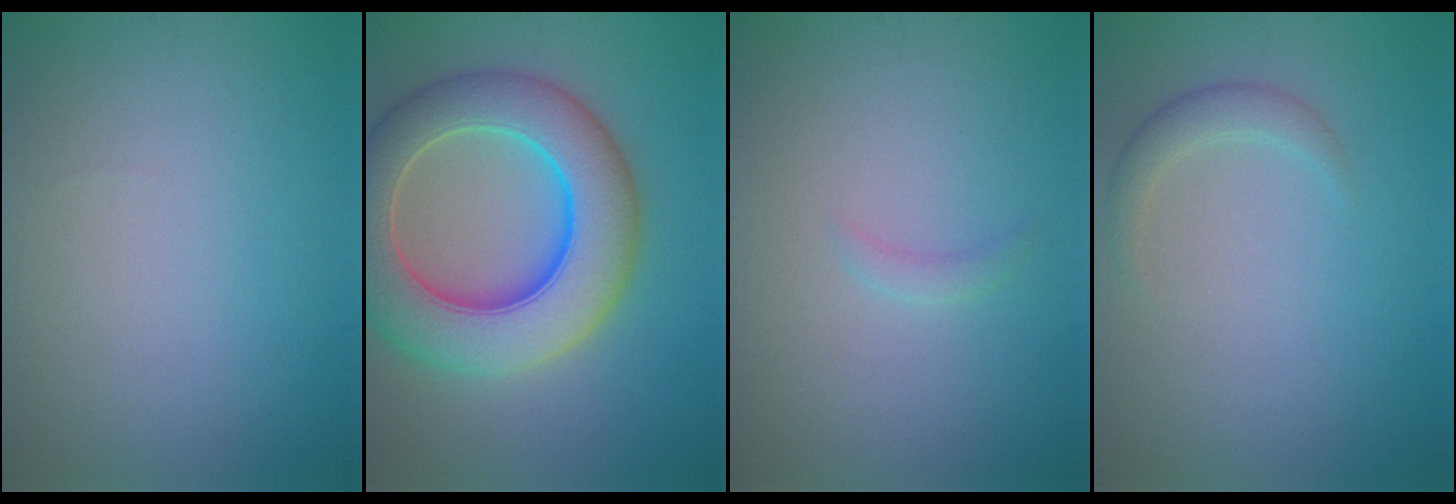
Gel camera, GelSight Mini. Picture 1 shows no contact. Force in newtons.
{"total": 11.3, "press": 11.3, "slide": 0.4}
{"total": 0.8, "press": 0.8, "slide": 0.1}
{"total": 1.8, "press": 1.8, "slide": 0.1}